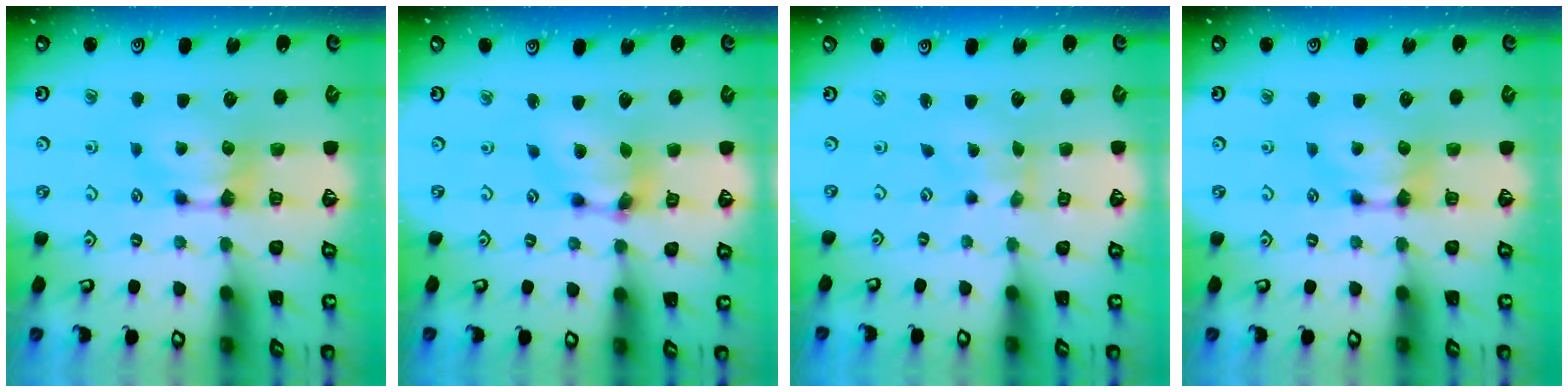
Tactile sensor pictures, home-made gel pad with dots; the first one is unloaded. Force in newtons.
{"total": 5.9, "press": 5.6, "slide": 2.1}
{"total": 3.2, "press": 3.1, "slide": 0.8}
{"total": 0.0}